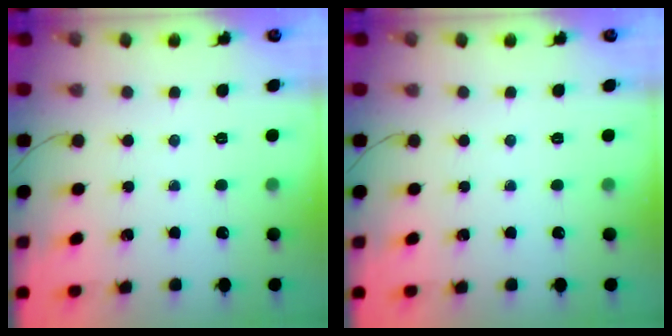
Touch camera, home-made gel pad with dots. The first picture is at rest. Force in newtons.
{"total": 0.0}